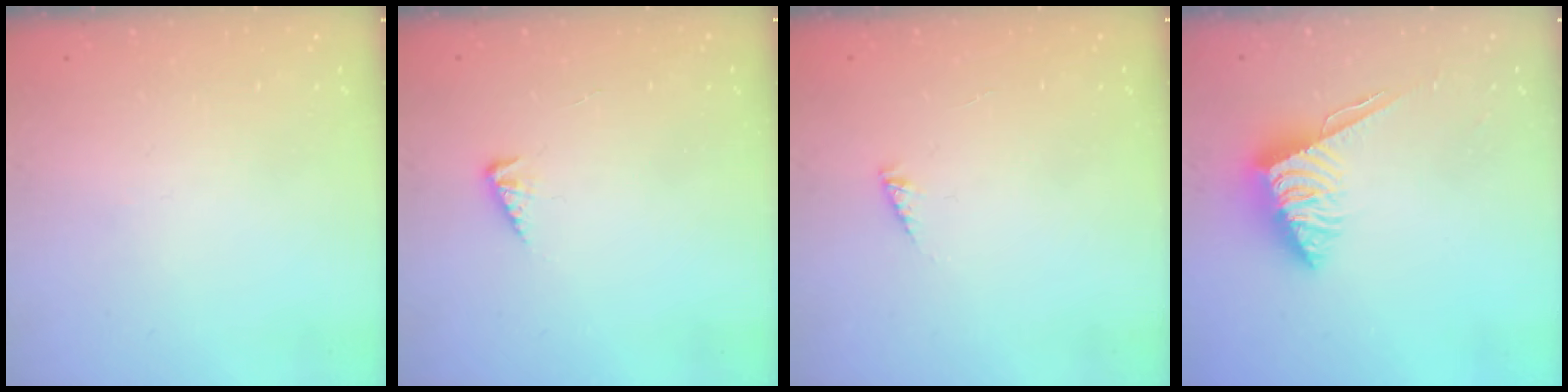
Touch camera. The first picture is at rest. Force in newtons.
{"total": 3.2, "press": 3.1, "slide": 0.4}
{"total": 1.8, "press": 1.8, "slide": 0.2}
{"total": 6.6, "press": 6.5, "slide": 0.4}